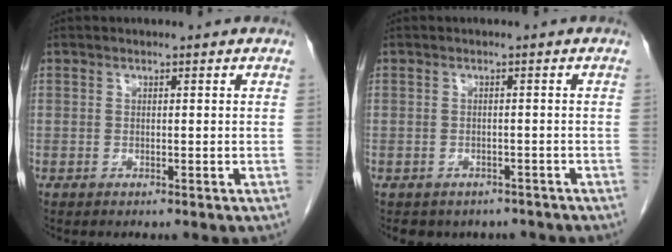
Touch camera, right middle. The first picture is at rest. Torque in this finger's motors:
{"motor_torque": [0.57, -0.50, 0.02, 0.01]}